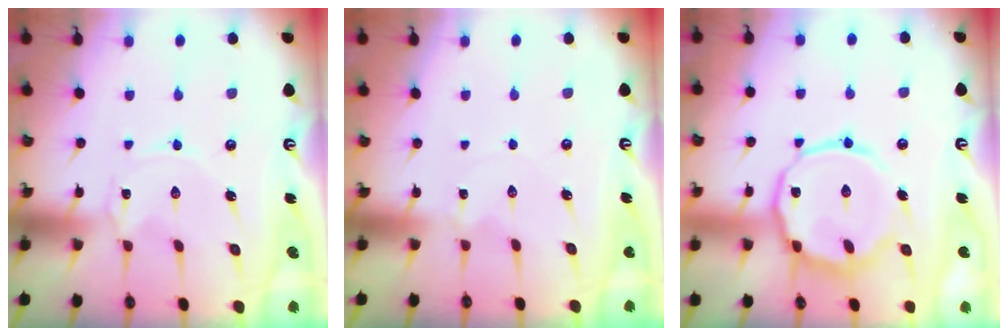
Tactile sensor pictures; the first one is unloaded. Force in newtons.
{"total": 1.0, "press": 1.0, "slide": 0.3}
{"total": 15.6, "press": 15.5, "slide": 1.2}